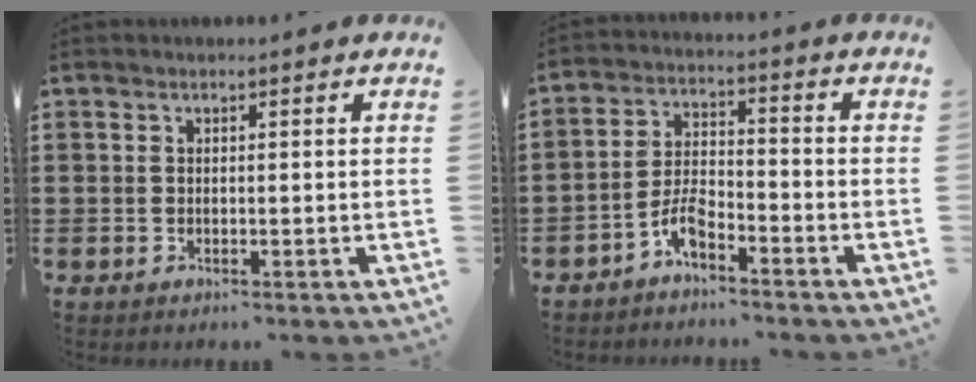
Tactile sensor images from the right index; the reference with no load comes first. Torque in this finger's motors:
{"motor_torque": [2.14, 0.00, 0.13, -0.06]}